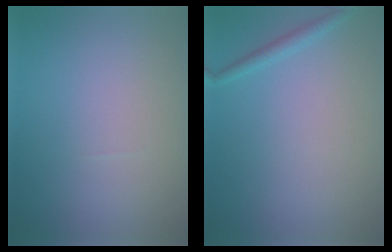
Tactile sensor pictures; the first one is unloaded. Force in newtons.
{"total": 1.1, "press": 1.1, "slide": 0.0}